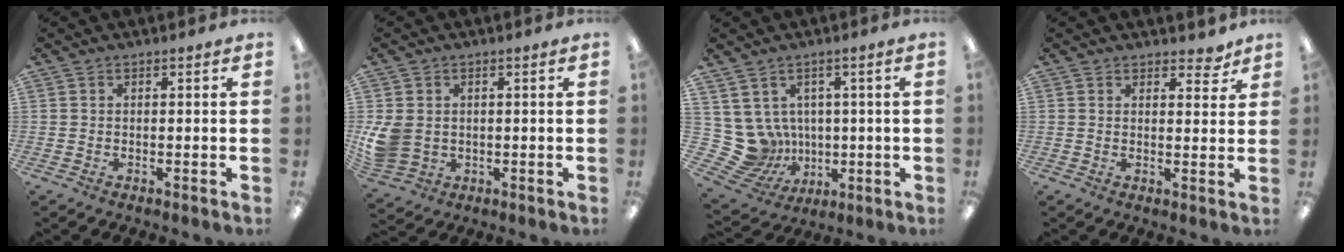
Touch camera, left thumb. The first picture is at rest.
{"total": 7.8, "force": [0.4, 6.5, 4.2], "torque": [-0.104, 0.008, 0.011]}
{"total": 9.6, "force": [0.9, 9.2, 2.4], "torque": [-0.097, -0.021, 0.026]}
{"total": 3.7, "force": [2.9, 1.7, 1.5], "torque": [-0.001, -0.015, 0.047]}